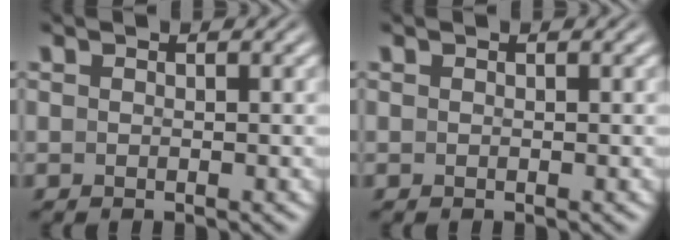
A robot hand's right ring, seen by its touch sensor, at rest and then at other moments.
{"total": 0.0}